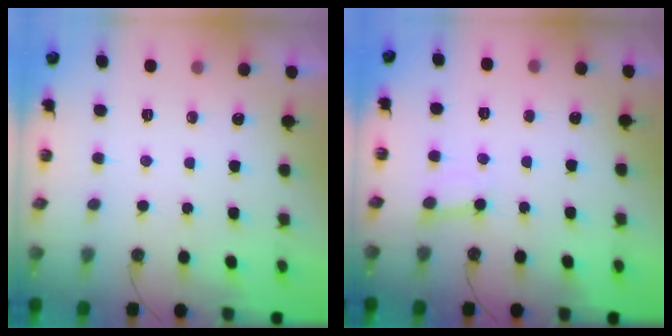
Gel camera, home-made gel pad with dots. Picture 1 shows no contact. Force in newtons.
{"total": 2.0, "press": 2.0, "slide": 0.2}